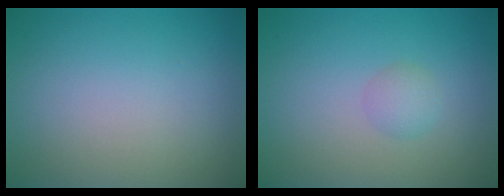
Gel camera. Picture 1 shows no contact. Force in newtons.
{"total": 1.3, "press": 1.3, "slide": 0.1}